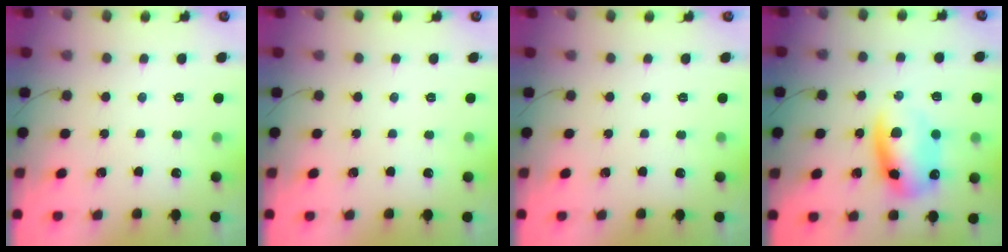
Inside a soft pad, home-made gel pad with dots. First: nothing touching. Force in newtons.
{"total": 0.0}
{"total": 0.0}
{"total": 12.1, "press": 11.8, "slide": 2.4}